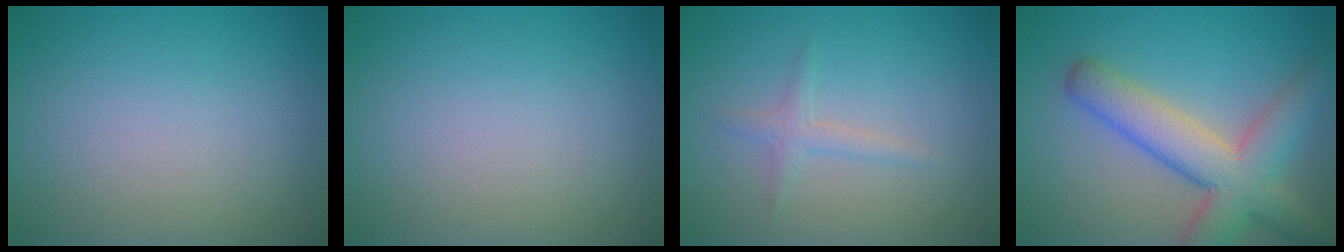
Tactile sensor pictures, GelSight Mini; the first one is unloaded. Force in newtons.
{"total": 0.0}
{"total": 1.5, "press": 1.5, "slide": 0.0}
{"total": 7.3, "press": 7.3, "slide": 0.5}